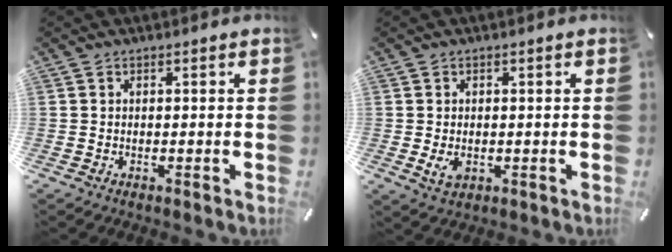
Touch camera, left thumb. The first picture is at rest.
{"total": 3.0, "force": [-0.5, 2.2, 1.9], "torque": [-0.040, -0.005, -0.013]}